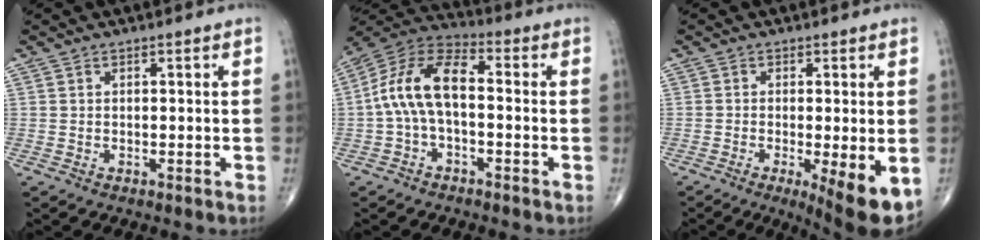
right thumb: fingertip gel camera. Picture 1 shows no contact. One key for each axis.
{"total": 11.9, "fx": -0.6, "fy": 6.1, "fz": 10.2, "tx": -0.198, "ty": 0.040, "tz": -0.024}
{"total": 9.4, "fx": -3.2, "fy": 2.1, "fz": 8.6, "tx": -0.123, "ty": -0.023, "tz": -0.045}